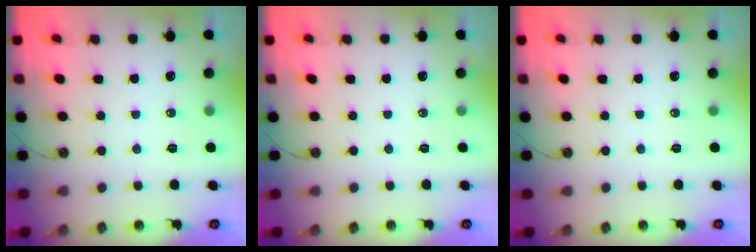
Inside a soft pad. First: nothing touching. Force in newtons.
{"total": 0.0}
{"total": 0.0}